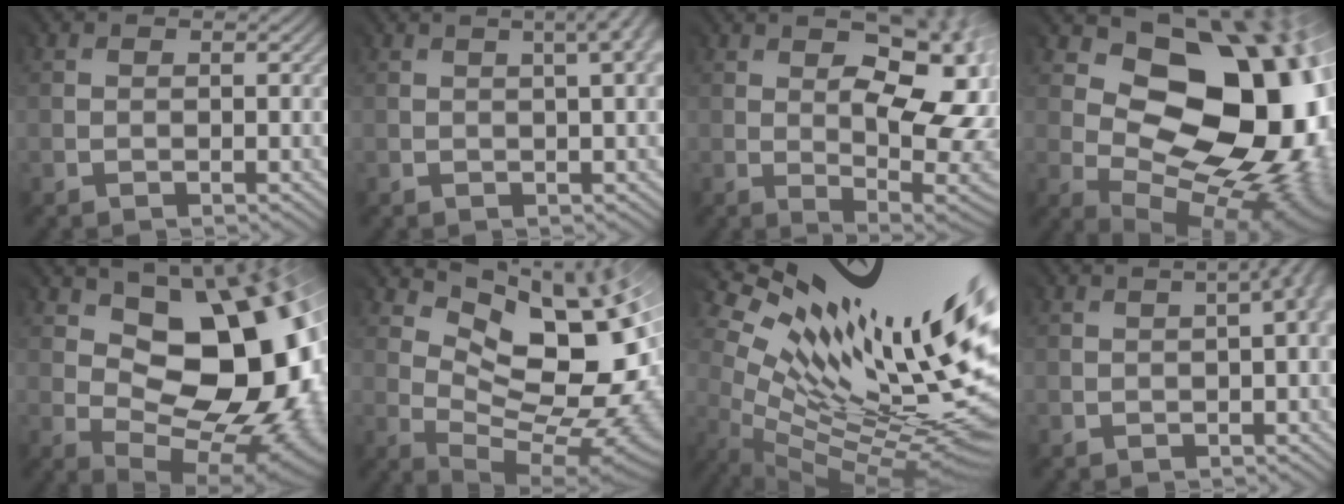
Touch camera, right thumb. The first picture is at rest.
{"total": 4.7, "force": [1.1, 1.5, 4.3], "torque": [-0.021, 0.022, 0.001]}
{"total": 15.6, "force": [1.2, 7.6, 13.5], "torque": [-0.162, 0.036, 0.023]}
{"total": 15.6, "force": [1.6, 10.3, 11.7], "torque": [-0.130, -0.007, 0.046]}
{"total": 17.5, "force": [1.3, 10.4, 14.1], "torque": [-0.148, 0.008, 0.042]}
{"total": 12.3, "force": [3.8, 5.9, 10.0], "torque": [-0.144, 0.009, 0.081]}
{"total": 16.2, "force": [6.1, 5.8, 13.8], "torque": [-0.216, -0.004, 0.136]}
{"total": 4.0, "force": [-0.2, 1.2, 3.8], "torque": [-0.014, 0.014, -0.018]}